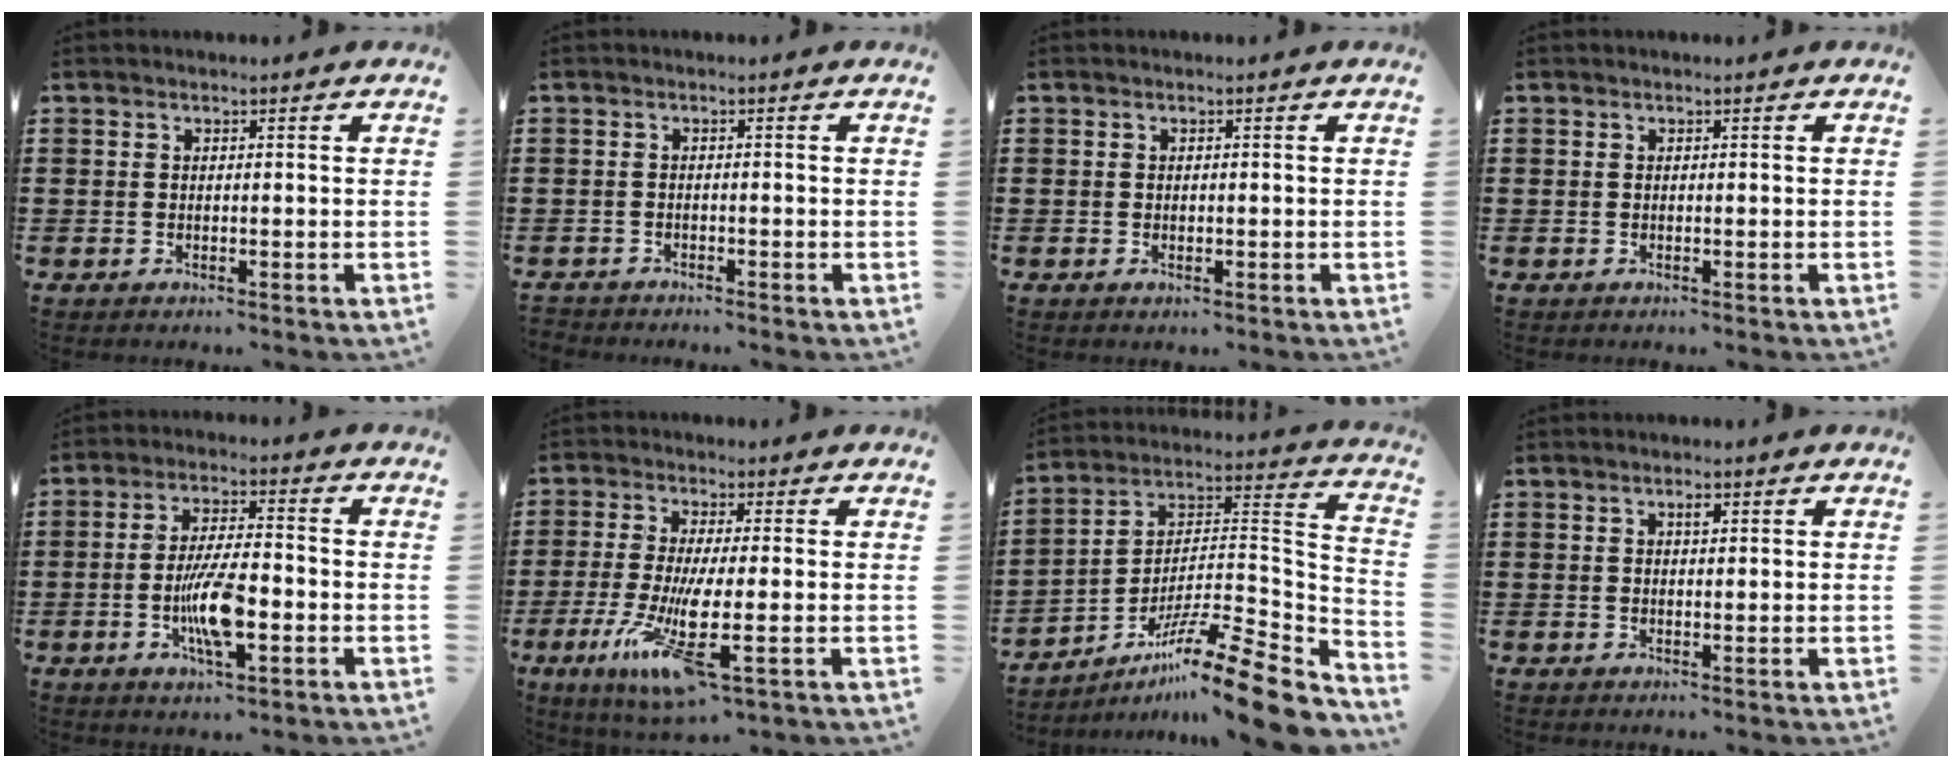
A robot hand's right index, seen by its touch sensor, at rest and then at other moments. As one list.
[{"total": 1.2, "force": [-1.2, 0.1, -0.2], "torque": [-0.001, 0.003, -0.027]}, {"total": 0.6, "force": [-0.1, 0.4, 0.5], "torque": [-0.011, 0.000, -0.001]}, {"total": 0.0}, {"total": 9.2, "force": [-2.3, 2.8, 8.4], "torque": [-0.171, -0.008, -0.043]}, {"total": 9.5, "force": [-3.1, 1.3, 8.9], "torque": [-0.195, -0.022, -0.059]}, {"total": 14.5, "force": [-10.3, 1.6, 10.1], "torque": [-0.156, 0.021, -0.187]}, {"total": 1.2, "force": [0.5, 0.4, 1.0], "torque": [-0.020, 0.004, 0.007]}]